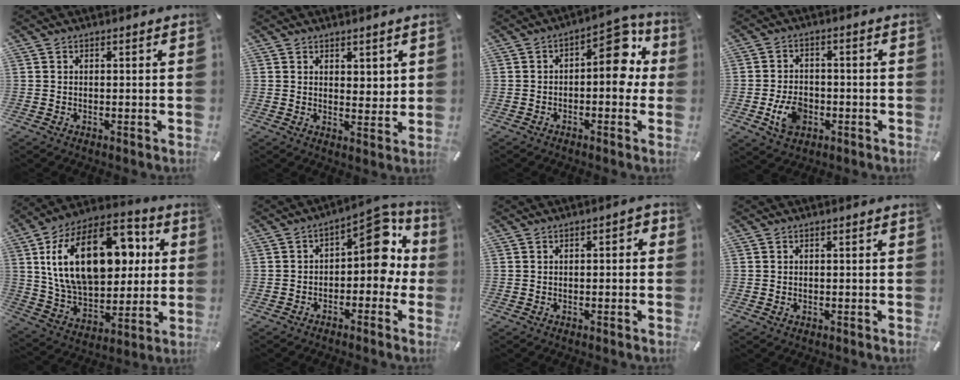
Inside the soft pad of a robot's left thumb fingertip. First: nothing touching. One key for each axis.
{"total": 3.5, "fx": 2.7, "fy": 2.3, "fz": 0.4, "tx": 0.008, "ty": -0.017, "tz": 0.045}
{"total": 11.6, "fx": 1.8, "fy": 6.0, "fz": 9.8, "tx": -0.118, "ty": -0.015, "tz": 0.023}
{"total": 7.5, "fx": -2.4, "fy": 5.5, "fz": 4.4, "tx": -0.090, "ty": 0.006, "tz": -0.043}
{"total": 26.1, "fx": 6.9, "fy": 16.1, "fz": 19.4, "tx": -0.366, "ty": -0.018, "tz": 0.118}
{"total": 11.9, "fx": 3.0, "fy": 6.5, "fz": 9.5, "tx": -0.116, "ty": -0.021, "tz": 0.048}
{"total": 1.8, "fx": -0.8, "fy": 0.8, "fz": 1.3, "tx": -0.022, "ty": 0.007, "tz": -0.017}
{"total": 0.6, "fx": -0.1, "fy": 0.6, "fz": 0.3, "tx": -0.006, "ty": 0.002, "tz": -0.002}